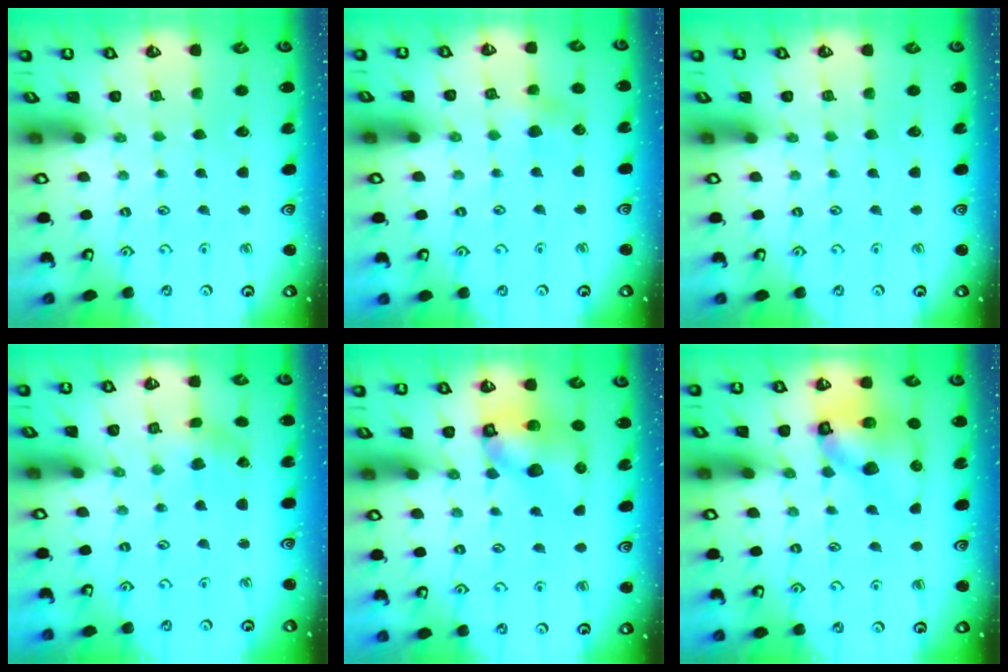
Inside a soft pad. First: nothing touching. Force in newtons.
{"total": 4.6, "press": 4.5, "slide": 0.9}
{"total": 0.0}
{"total": 1.2, "press": 1.2, "slide": 0.2}
{"total": 11.1, "press": 11.0, "slide": 1.8}
{"total": 13.7, "press": 13.6, "slide": 2.1}